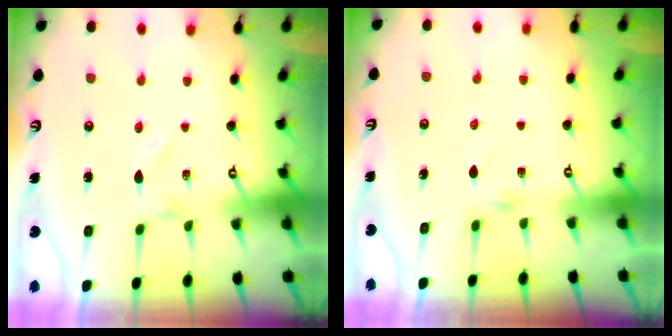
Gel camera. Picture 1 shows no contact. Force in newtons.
{"total": 2.9, "press": 2.9, "slide": 0.4}